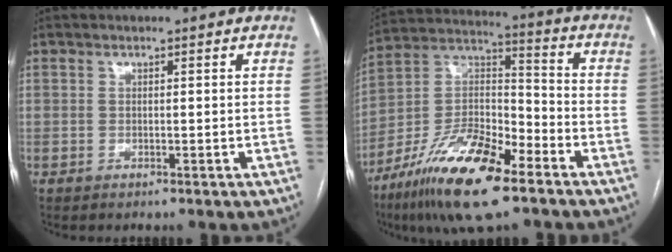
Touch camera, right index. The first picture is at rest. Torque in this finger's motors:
{"motor_torque": [0.92, -1.23, -0.06, -0.10]}